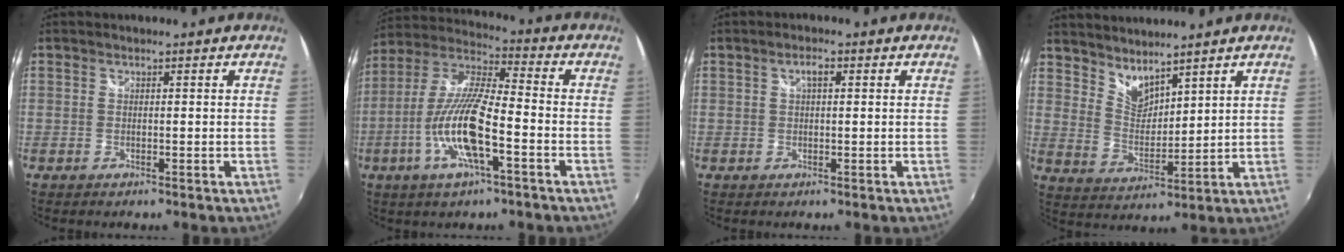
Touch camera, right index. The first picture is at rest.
{"total": 15.0, "force": [-5.4, 3.1, 13.6], "torque": [-0.277, -0.009, -0.108]}
{"total": 2.0, "force": [0.6, 0.9, 1.7], "torque": [-0.030, 0.006, 0.008]}
{"total": 6.7, "force": [5.8, 2.0, 2.5], "torque": [-0.037, -0.006, 0.113]}